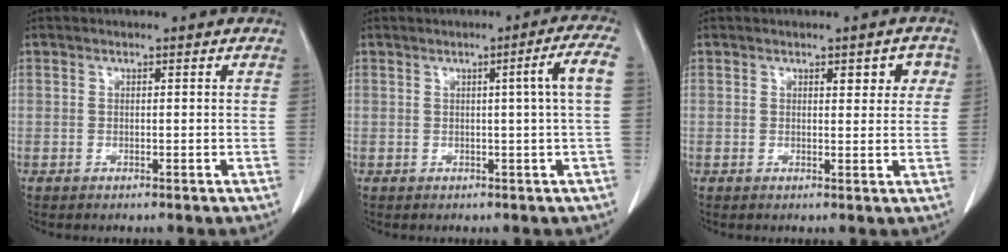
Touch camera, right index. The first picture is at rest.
{"total": 4.7, "force": [0.5, -1.2, 4.5], "torque": [-0.061, 0.001, 0.008]}
{"total": 3.6, "force": [1.5, 1.6, 2.9], "torque": [-0.027, 0.008, 0.016]}